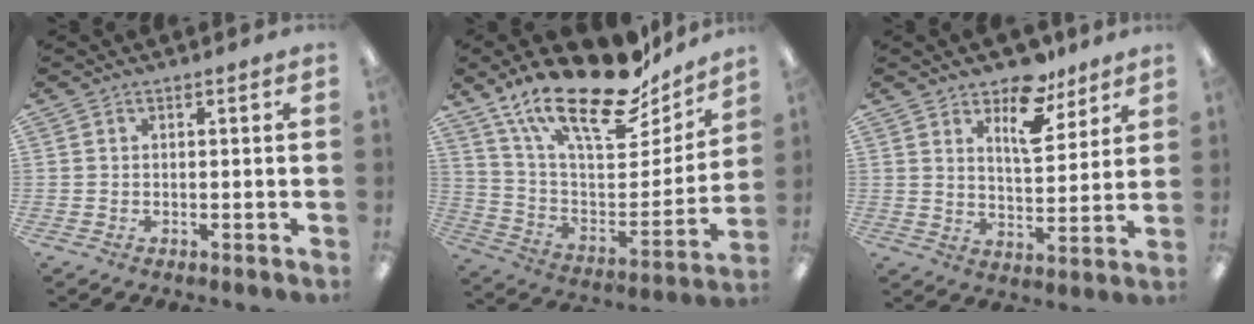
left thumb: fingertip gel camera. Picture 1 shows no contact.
{"total": 24.0, "force": [17.5, 8.7, 13.9], "torque": [-0.214, -0.118, 0.296]}
{"total": 11.3, "force": [8.0, 5.5, 5.9], "torque": [-0.067, -0.047, 0.136]}